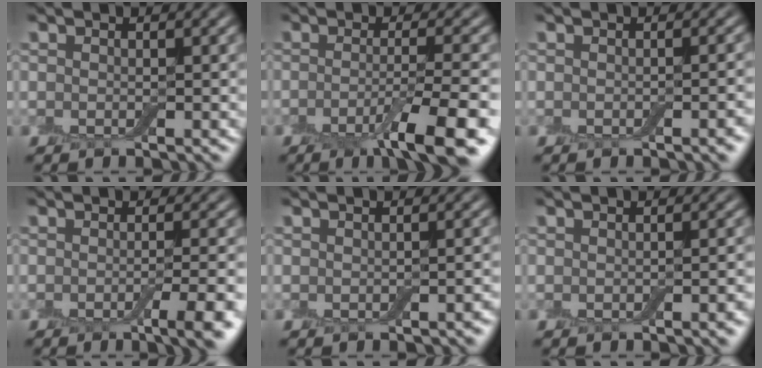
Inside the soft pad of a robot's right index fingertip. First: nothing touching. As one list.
[{"total": 6.9, "force": [-3.4, 1.0, 5.9], "torque": [-0.084, -0.005, -0.059]}, {"total": 1.7, "force": [-0.7, 0.3, 1.5], "torque": [-0.013, 0.001, -0.007]}, {"total": 5.0, "force": [-2.2, 1.0, 4.3], "torque": [-0.053, -0.003, -0.032]}, {"total": 0.7, "force": [-0.5, 0.2, 0.5], "torque": [-0.010, -0.001, -0.003]}, {"total": 1.4, "force": [-0.6, 0.2, 1.3], "torque": [-0.013, 0.000, -0.006]}]